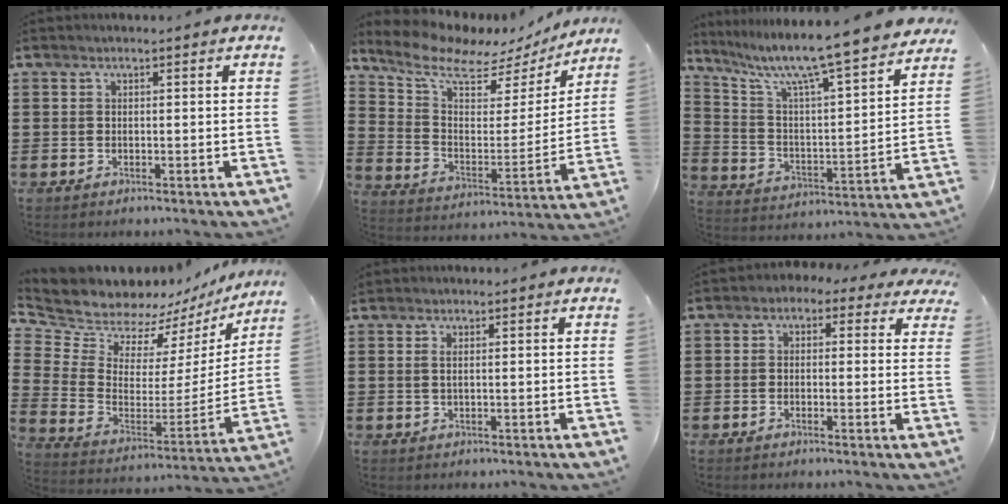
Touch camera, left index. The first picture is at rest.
{"total": 9.0, "force": [7.6, 3.0, 3.6], "torque": [-0.104, -0.047, 0.129]}
{"total": 9.4, "force": [8.1, -0.2, 4.7], "torque": [-0.123, -0.063, 0.130]}
{"total": 9.8, "force": [9.4, 2.7, 0.5], "torque": [-0.074, -0.077, 0.170]}
{"total": 0.9, "force": [0.3, 0.1, 0.9], "torque": [-0.019, -0.001, 0.006]}
{"total": 1.5, "force": [-0.4, 1.2, 0.8], "torque": [-0.020, 0.011, -0.012]}